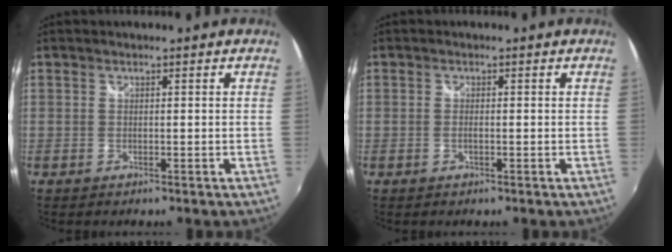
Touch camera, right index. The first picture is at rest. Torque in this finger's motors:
{"motor_torque": [-0.25, 0.04, 0.04, 0.00]}